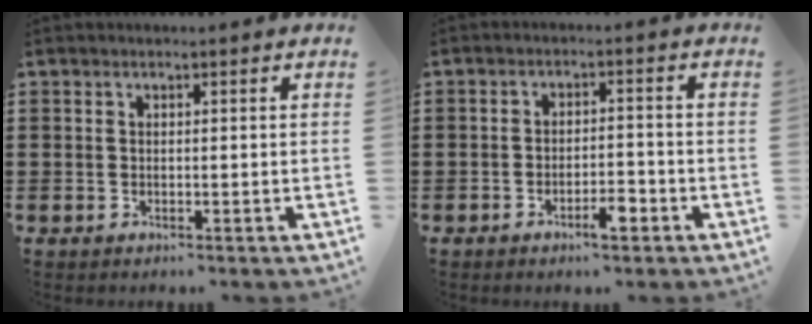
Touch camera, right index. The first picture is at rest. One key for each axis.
{"total": 3.6, "fx": -2.3, "fy": 1.0, "fz": 2.6, "tx": -0.041, "ty": 0.007, "tz": -0.042}